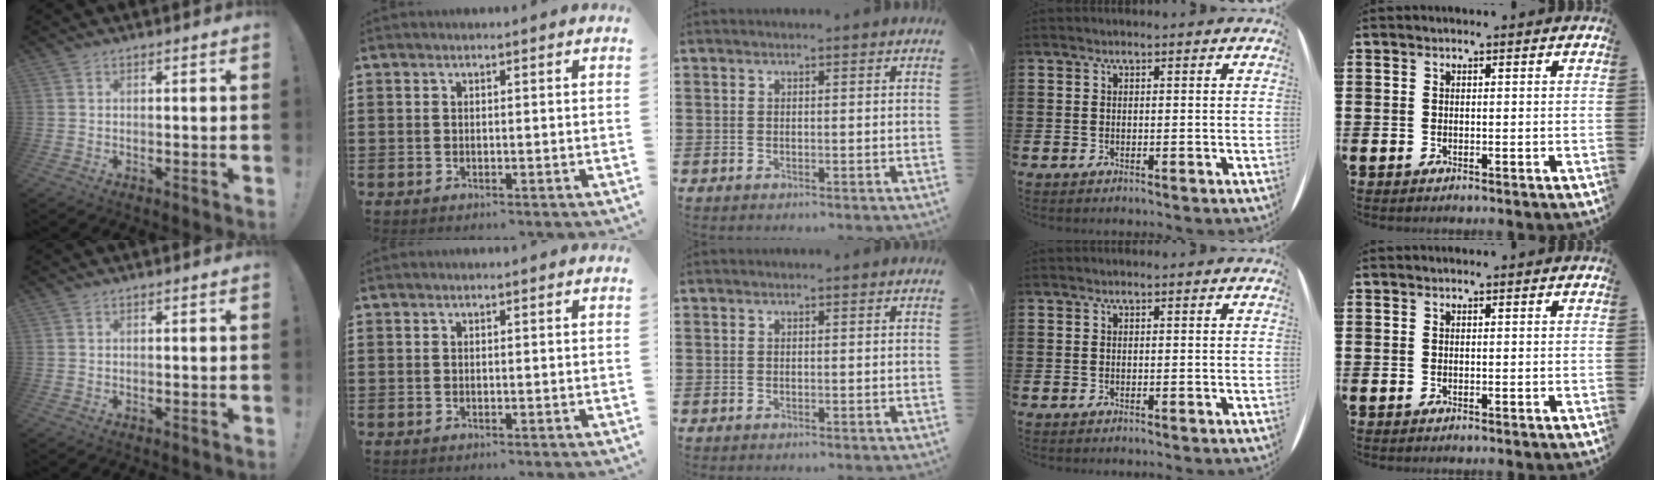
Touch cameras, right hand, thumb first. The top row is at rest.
{}